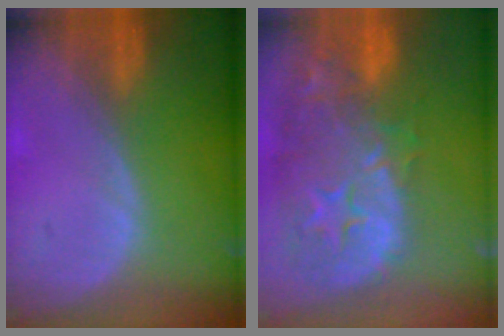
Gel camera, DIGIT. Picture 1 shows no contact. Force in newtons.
{"total": 15.1, "press": 12.1, "slide": 9.0}